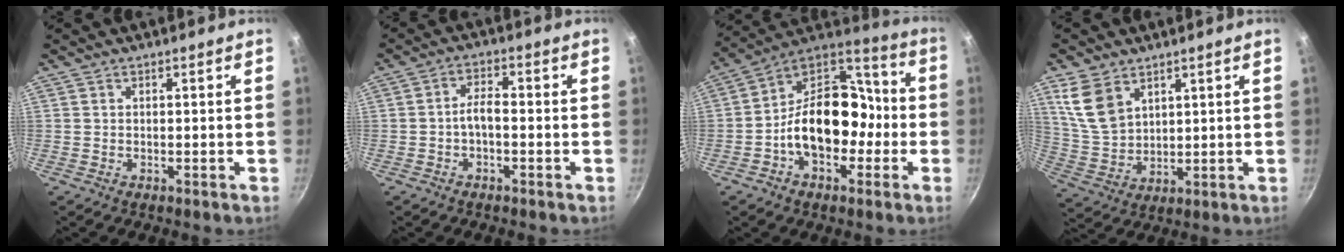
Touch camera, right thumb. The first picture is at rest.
{"total": 3.5, "force": [-1.2, 1.8, 2.8], "torque": [-0.045, 0.024, -0.025]}
{"total": 18.2, "force": [-3.8, 12.7, 12.5], "torque": [-0.151, 0.066, -0.073]}
{"total": 9.4, "force": [5.0, 6.1, 5.1], "torque": [-0.085, -0.024, 0.114]}